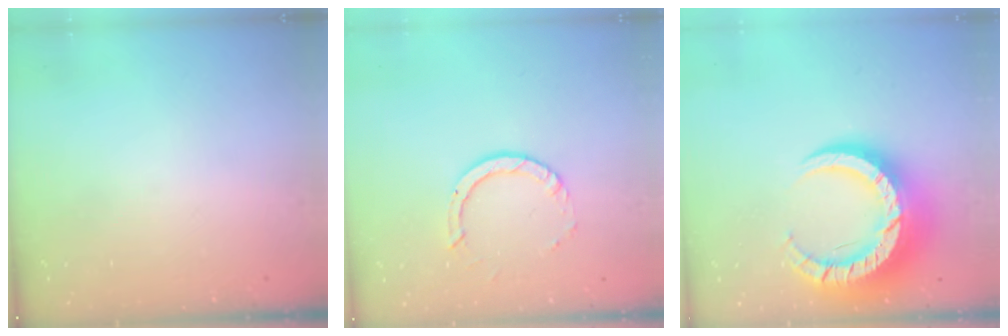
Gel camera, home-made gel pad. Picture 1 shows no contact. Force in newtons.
{"total": 4.7, "press": 4.7, "slide": 0.4}
{"total": 17.5, "press": 17.4, "slide": 1.5}